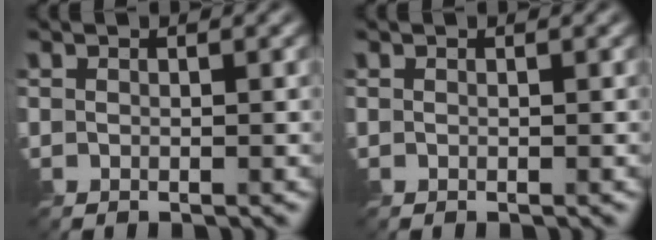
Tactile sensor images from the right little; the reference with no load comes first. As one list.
[{"total": 0.0}]